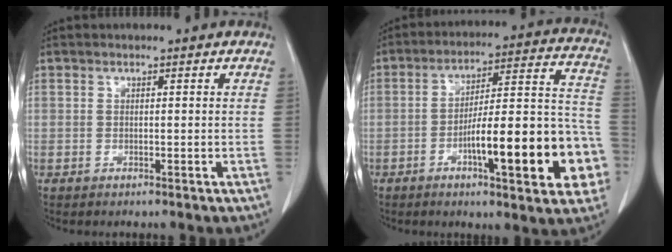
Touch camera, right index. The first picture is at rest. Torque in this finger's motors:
{"motor_torque": [1.34, -0.80, 0.49, 0.21]}